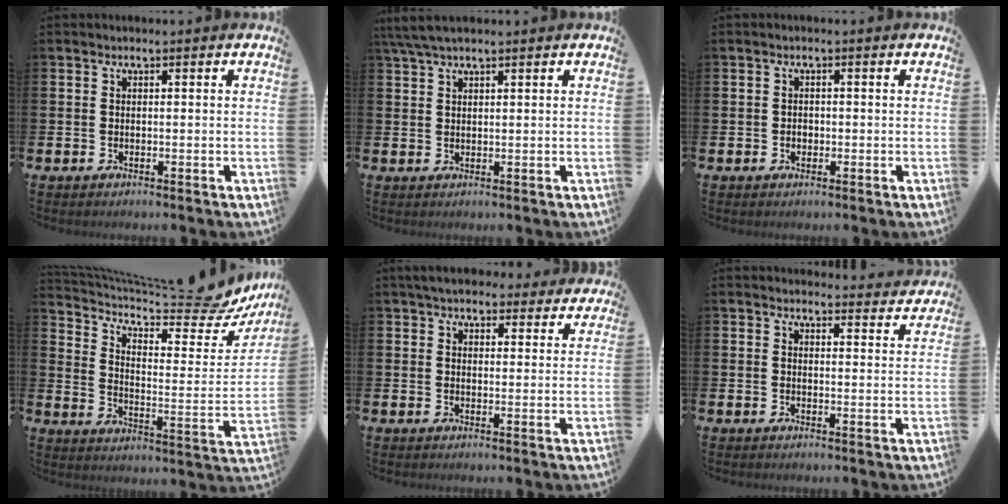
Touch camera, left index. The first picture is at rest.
{"total": 3.4, "force": [2.6, 0.7, 2.0], "torque": [-0.049, 0.002, 0.050]}
{"total": 1.2, "force": [-0.2, 1.1, 0.5], "torque": [-0.006, 0.005, -0.007]}
{"total": 8.7, "force": [7.6, 2.4, 3.6], "torque": [-0.075, -0.069, 0.123]}
{"total": 4.9, "force": [4.5, 1.7, 0.9], "torque": [-0.021, -0.019, 0.081]}
{"total": 3.2, "force": [3.2, 0.4, 0.1], "torque": [0.005, -0.025, 0.054]}